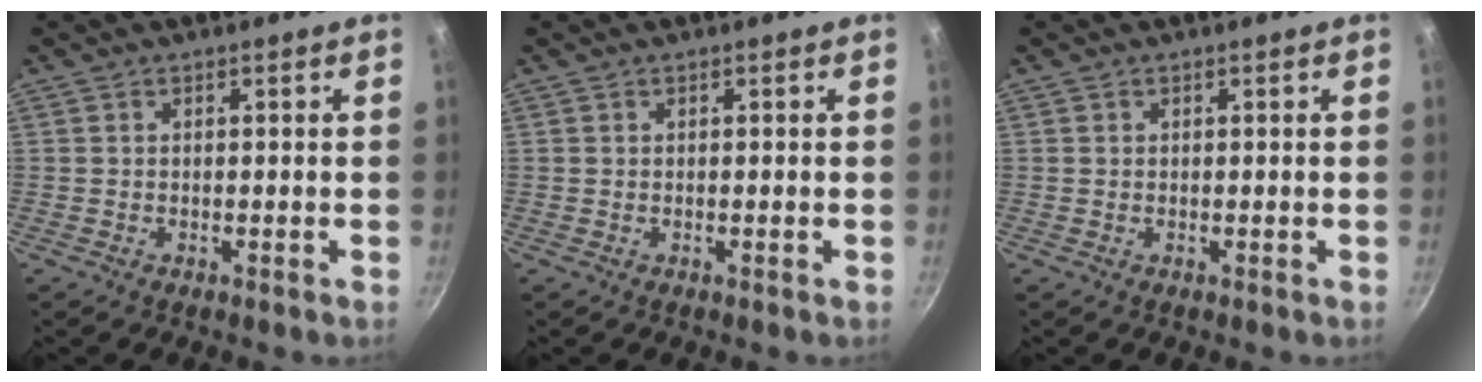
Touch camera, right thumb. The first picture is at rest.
{"total": 0.0}
{"total": 0.0}